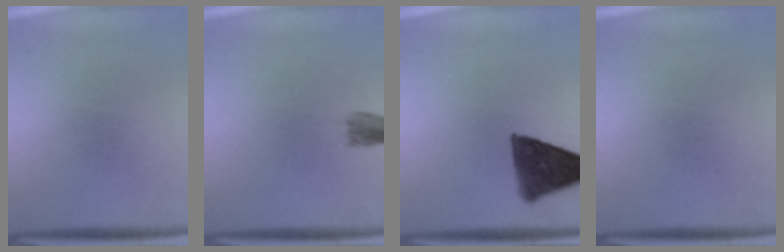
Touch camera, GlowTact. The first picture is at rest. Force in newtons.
{"total": 2.5}
{"total": 11.1}
{"total": 0.0}